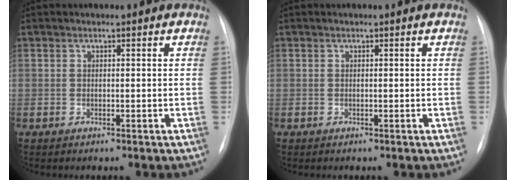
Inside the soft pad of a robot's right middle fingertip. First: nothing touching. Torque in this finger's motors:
{"motor_torque": [-0.02, -0.02, 0.00, 0.00]}